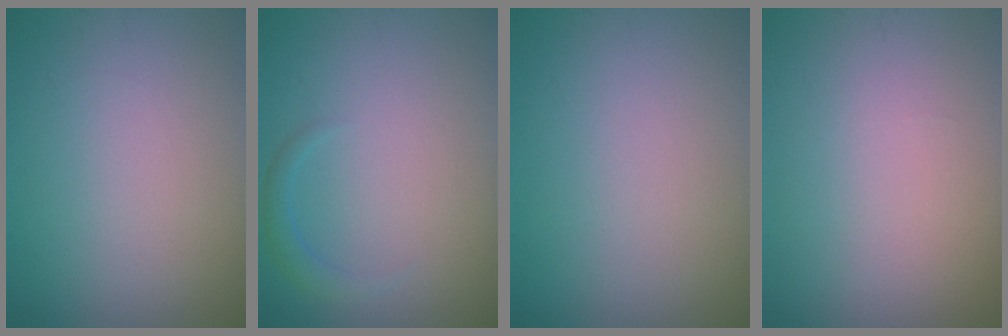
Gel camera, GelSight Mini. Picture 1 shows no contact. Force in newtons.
{"total": 1.2, "press": 1.2, "slide": 0.1}
{"total": 0.0}
{"total": 0.0}